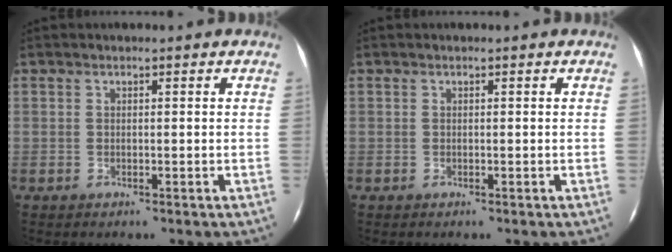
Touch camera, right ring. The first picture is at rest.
{"total": 0.0}